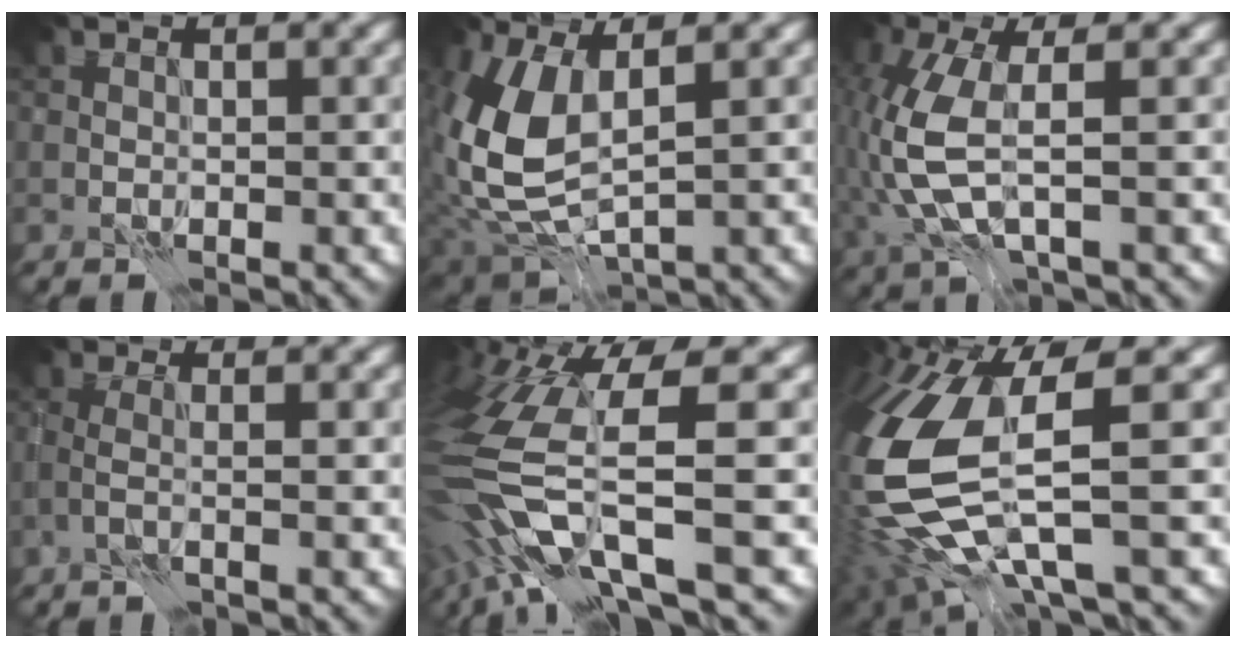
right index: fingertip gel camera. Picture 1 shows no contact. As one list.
[{"total": 8.2, "force": [0.9, 4.4, 6.9], "torque": [-0.172, -0.011, 0.019]}, {"total": 7.1, "force": [-1.1, 3.1, 6.2], "torque": [-0.169, -0.001, -0.028]}, {"total": 1.4, "force": [-0.7, 0.0, 1.2], "torque": [-0.023, -0.001, -0.021]}, {"total": 12.2, "force": [-3.8, 3.2, 11.1], "torque": [-0.241, -0.017, -0.058]}, {"total": 12.2, "force": [-2.2, 4.3, 11.2], "torque": [-0.256, -0.032, -0.037]}]